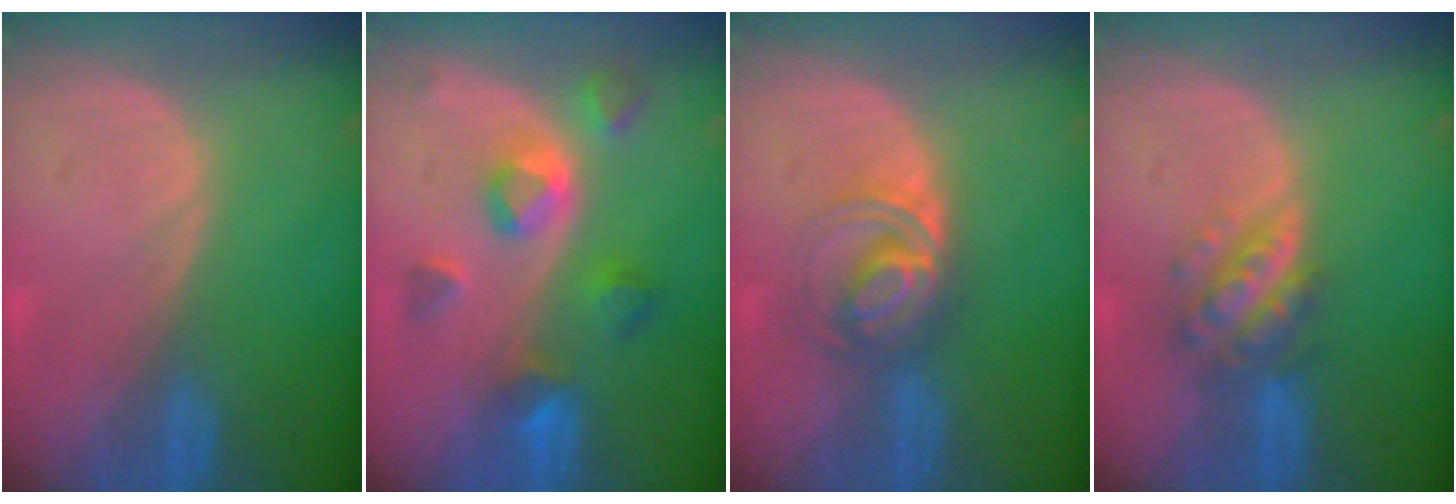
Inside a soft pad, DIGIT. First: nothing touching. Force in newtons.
{"total": 7.6, "press": 6.8, "slide": 3.4}
{"total": 6.0, "press": 5.6, "slide": 2.1}
{"total": 6.0, "press": 5.3, "slide": 2.8}